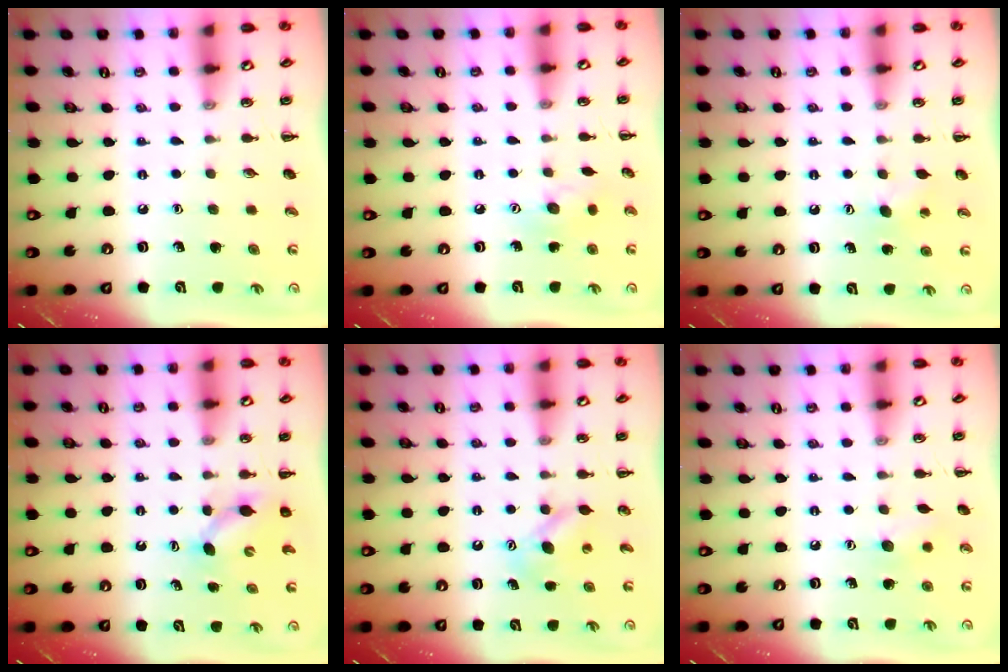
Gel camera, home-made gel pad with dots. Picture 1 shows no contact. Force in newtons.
{"total": 7.4, "press": 7.3, "slide": 1.1}
{"total": 5.0, "press": 4.8, "slide": 1.4}
{"total": 5.0, "press": 4.8, "slide": 1.3}
{"total": 5.2, "press": 5.1, "slide": 0.9}
{"total": 6.9, "press": 6.7, "slide": 1.7}